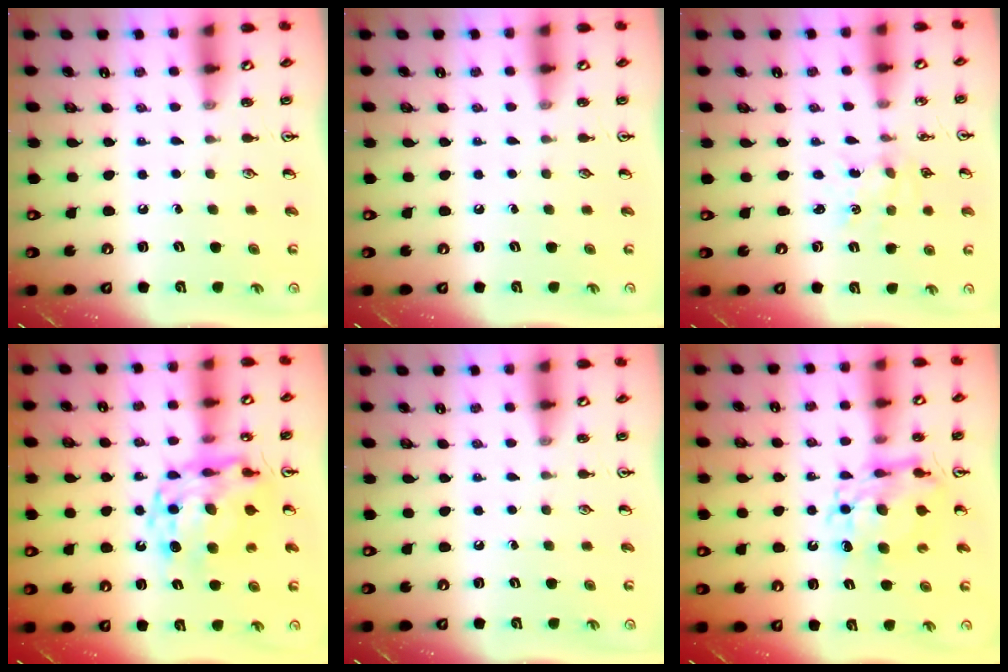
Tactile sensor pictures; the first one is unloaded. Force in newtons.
{"total": 0.0}
{"total": 1.6, "press": 1.6, "slide": 0.3}
{"total": 14.2, "press": 14.2, "slide": 1.3}
{"total": 0.0}
{"total": 10.9, "press": 10.8, "slide": 1.4}